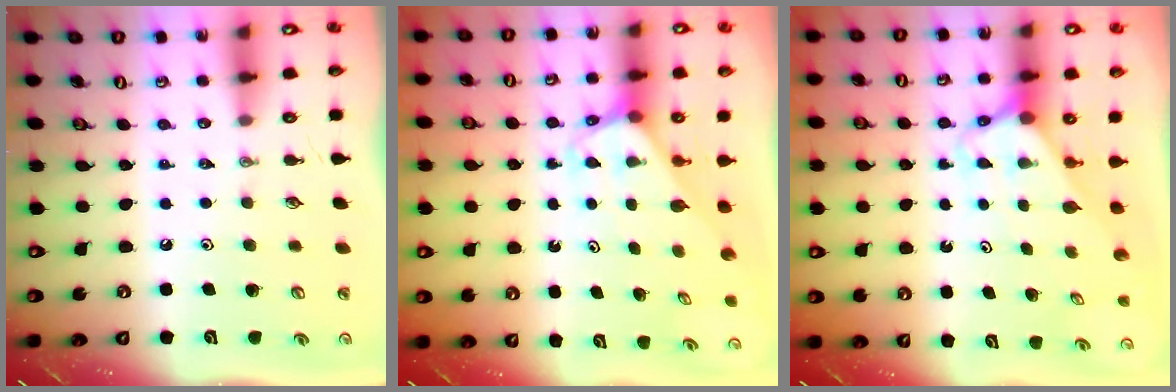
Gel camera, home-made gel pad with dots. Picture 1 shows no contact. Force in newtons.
{"total": 2.7, "press": 2.7, "slide": 0.2}
{"total": 2.6, "press": 2.6, "slide": 0.1}